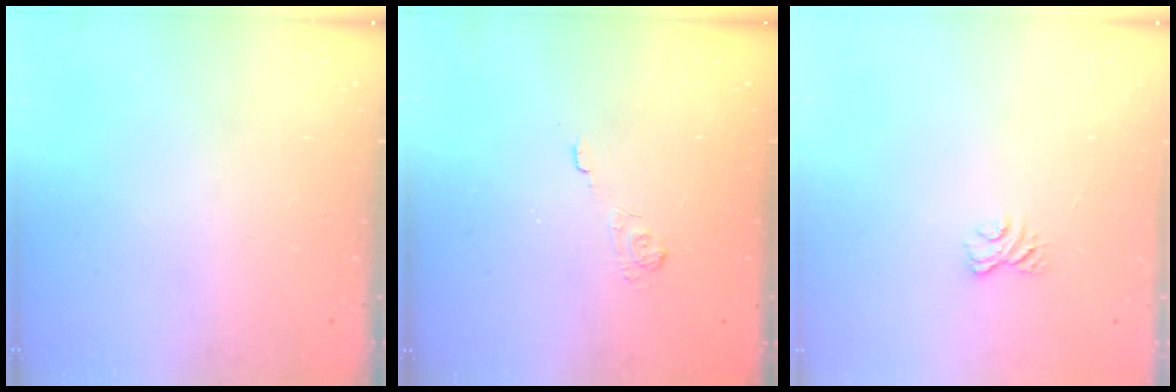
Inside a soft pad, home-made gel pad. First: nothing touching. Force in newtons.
{"total": 2.0, "press": 1.4, "slide": 1.4}
{"total": 2.8, "press": 2.5, "slide": 1.3}